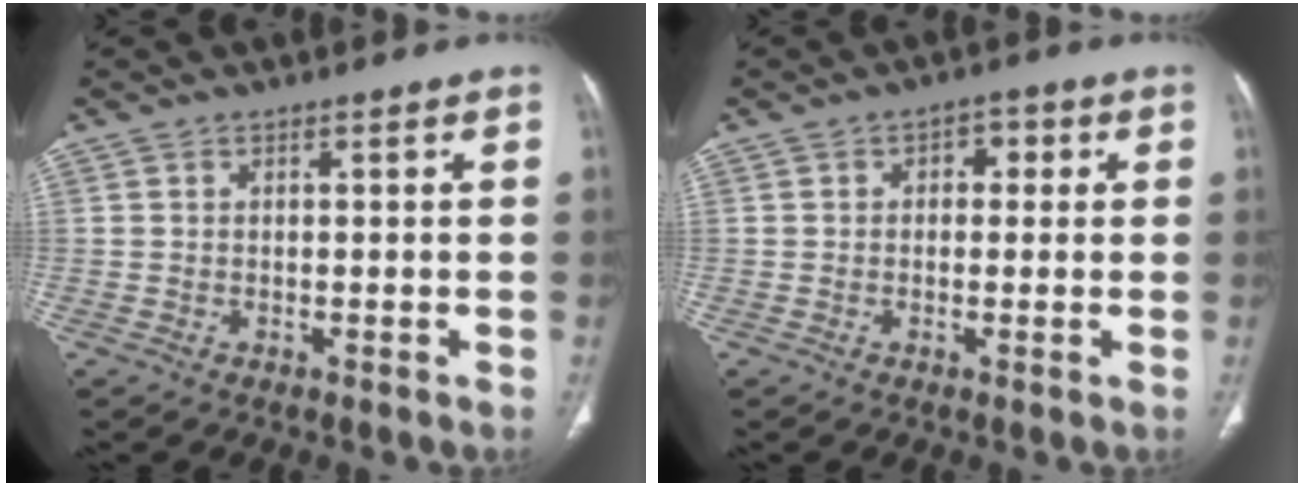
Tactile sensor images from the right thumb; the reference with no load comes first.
{"total": 3.5, "force": [0.8, 2.4, 2.4], "torque": [-0.010, 0.006, 0.004]}